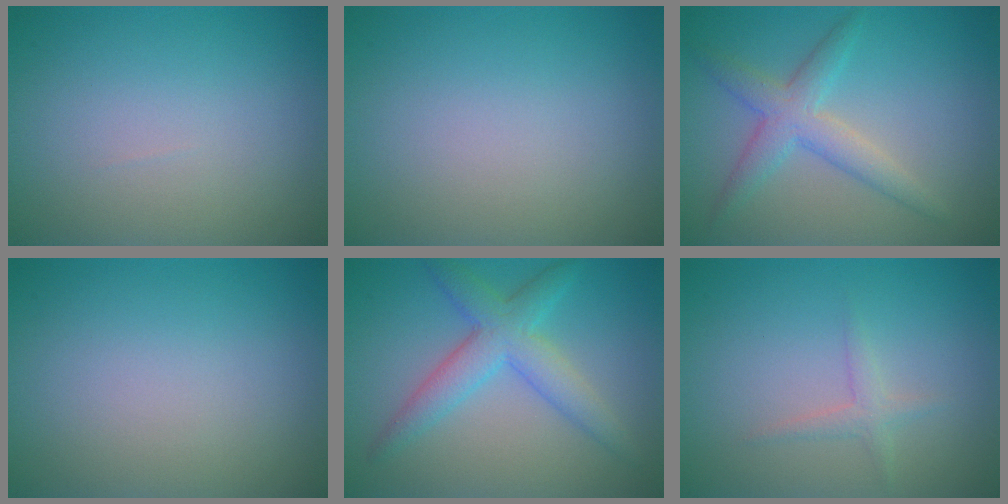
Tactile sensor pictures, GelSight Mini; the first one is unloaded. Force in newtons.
{"total": 0.0}
{"total": 3.6, "press": 3.6, "slide": 0.1}
{"total": 0.0}
{"total": 4.6, "press": 4.6, "slide": 0.1}
{"total": 1.3, "press": 1.3, "slide": 0.1}